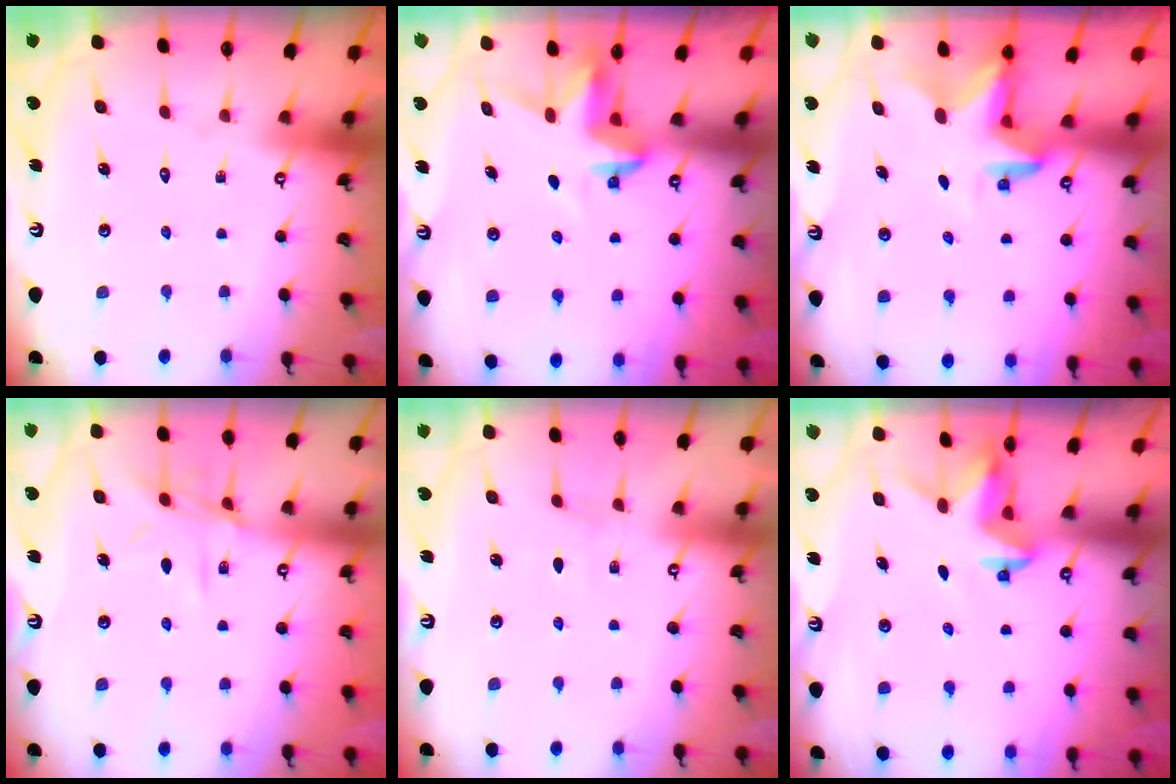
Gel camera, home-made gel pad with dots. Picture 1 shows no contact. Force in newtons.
{"total": 3.8, "press": 3.8, "slide": 0.4}
{"total": 2.8, "press": 2.8, "slide": 0.2}
{"total": 8.7, "press": 8.7, "slide": 0.6}
{"total": 2.3, "press": 2.3, "slide": 0.3}
{"total": 2.9, "press": 2.9, "slide": 0.1}